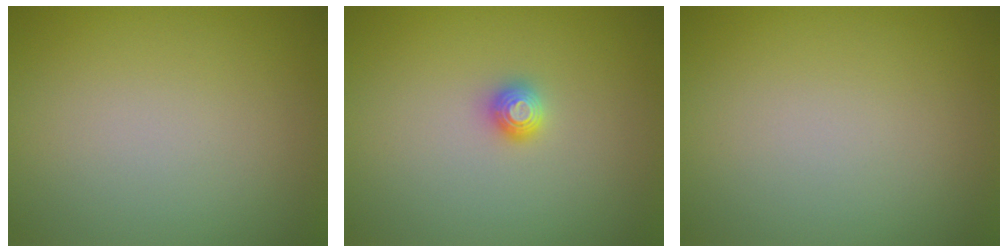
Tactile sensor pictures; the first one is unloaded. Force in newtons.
{"total": 1.1, "press": 1.1, "slide": 0.1}
{"total": 0.0}